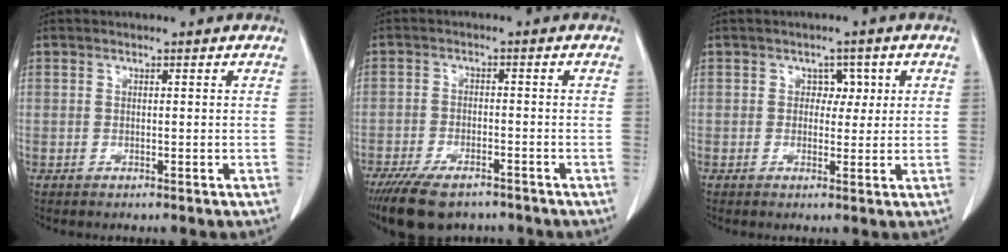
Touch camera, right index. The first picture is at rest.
{"total": 9.5, "force": [-7.4, 3.6, 4.9], "torque": [-0.082, -0.011, -0.117]}
{"total": 4.1, "force": [0.9, 3.3, 2.3], "torque": [-0.016, 0.011, 0.011]}